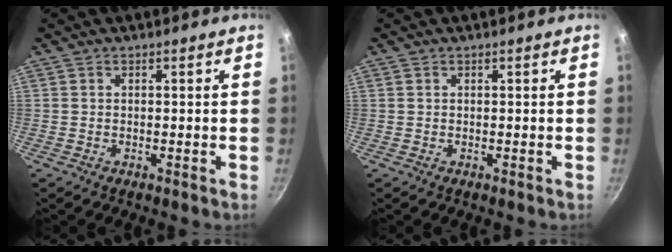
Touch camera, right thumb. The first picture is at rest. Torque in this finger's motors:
{"motor_torque": [0.06, 0.02, 0.34, 0.19, 0.05]}